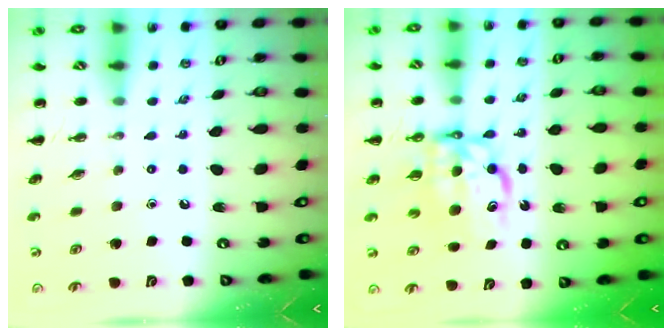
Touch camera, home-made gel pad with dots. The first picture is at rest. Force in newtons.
{"total": 7.1, "press": 7.0, "slide": 1.4}